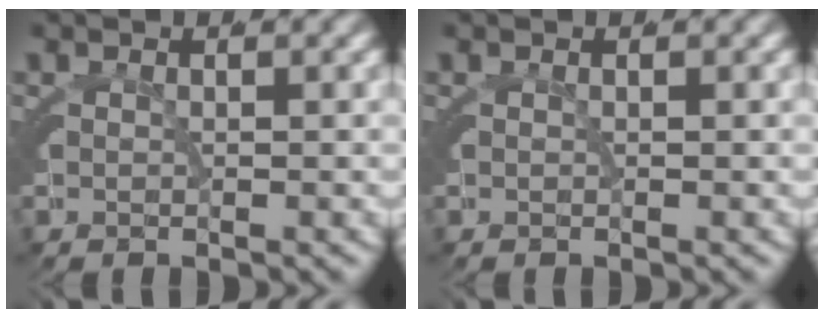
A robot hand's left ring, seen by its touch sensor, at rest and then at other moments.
{"total": 0.0}